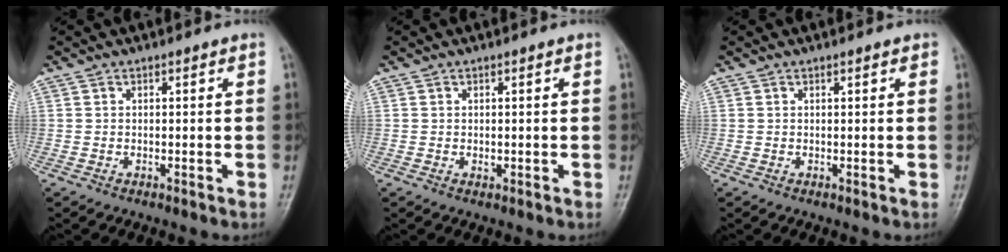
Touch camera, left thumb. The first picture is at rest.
{"total": 0.5, "force": [0.0, 0.4, 0.4], "torque": [-0.006, -0.002, 0.002]}
{"total": 0.7, "force": [0.4, 0.2, 0.5], "torque": [-0.008, 0.000, 0.004]}